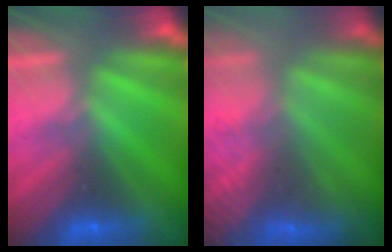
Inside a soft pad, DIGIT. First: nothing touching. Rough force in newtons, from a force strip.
{"total": 4.5}